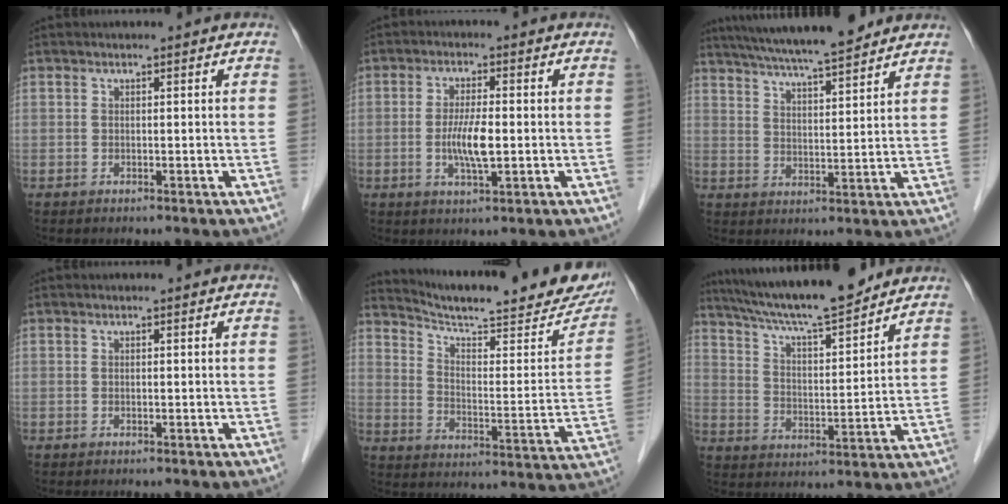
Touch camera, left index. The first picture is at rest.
{"total": 5.5, "force": [-0.8, 1.0, 5.4], "torque": [-0.111, -0.007, -0.014]}
{"total": 15.0, "force": [12.9, 1.6, 7.5], "torque": [-0.127, 0.023, 0.203]}
{"total": 0.0}
{"total": 24.9, "force": [22.0, 3.2, 11.1], "torque": [-0.165, -0.048, 0.290]}
{"total": 16.6, "force": [14.6, 1.4, 7.8], "torque": [-0.136, 0.011, 0.239]}